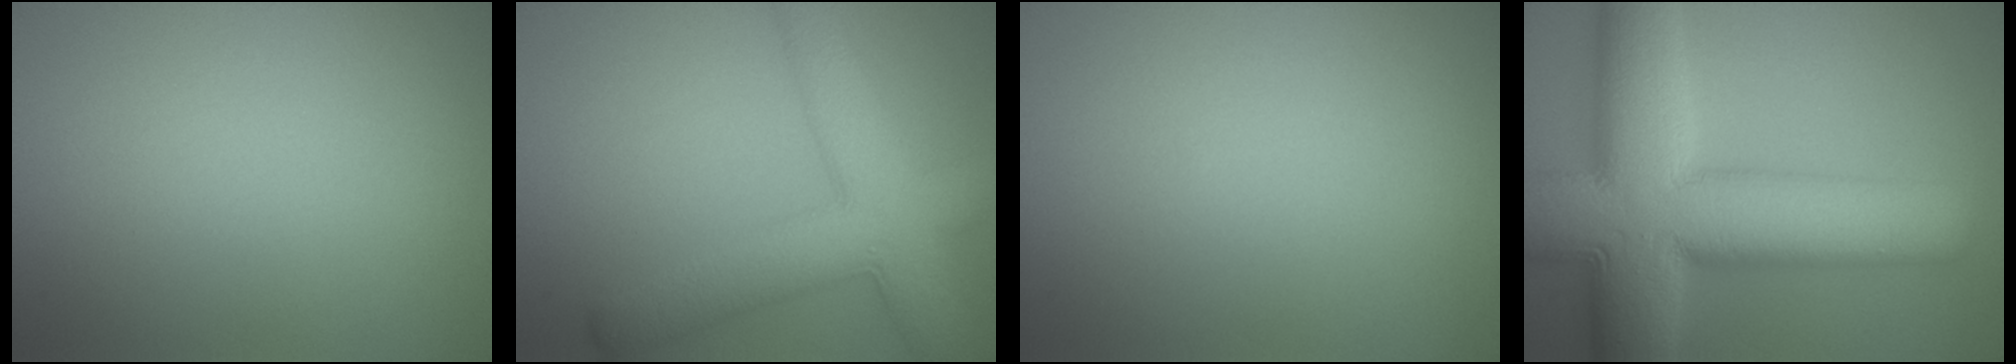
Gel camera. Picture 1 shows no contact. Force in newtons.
{"total": 8.2, "press": 8.2, "slide": 0.3}
{"total": 0.0}
{"total": 15.1, "press": 15.1, "slide": 0.5}